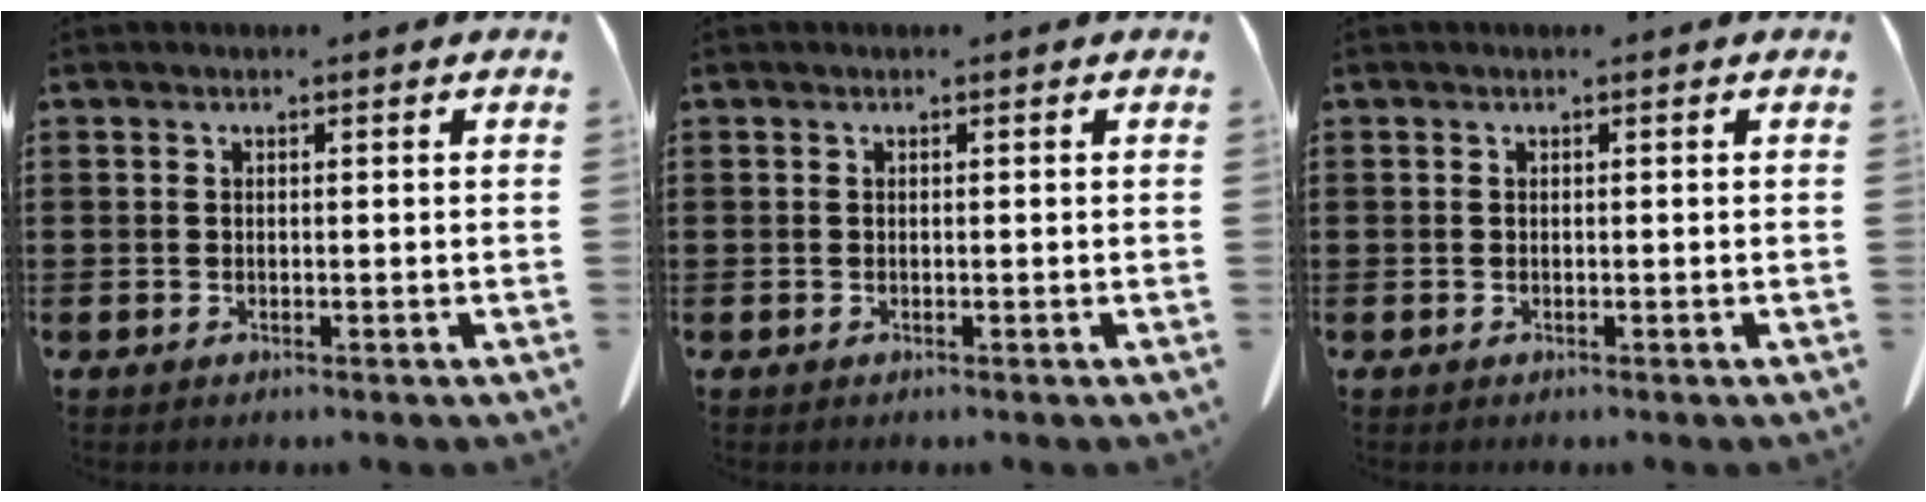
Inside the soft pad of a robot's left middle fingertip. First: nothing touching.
{"total": 0.0}
{"total": 0.0}